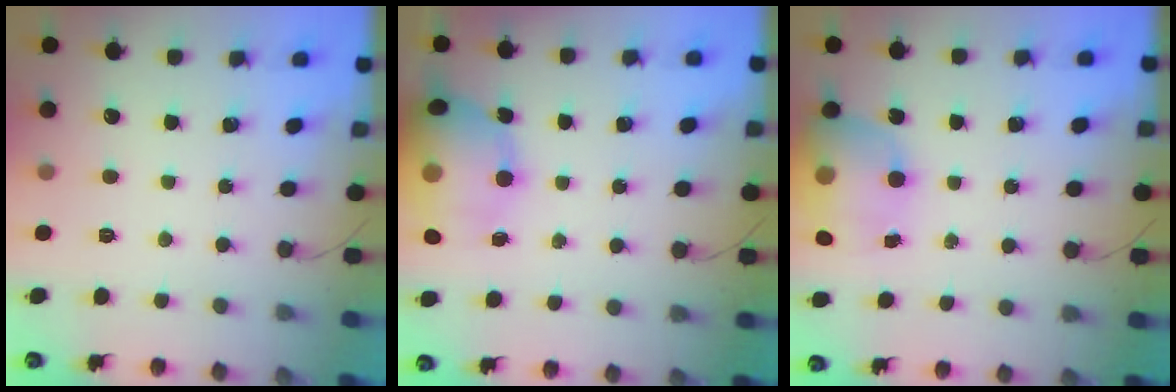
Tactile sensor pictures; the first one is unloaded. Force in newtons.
{"total": 17.3, "press": 17.1, "slide": 2.4}
{"total": 15.3, "press": 14.8, "slide": 3.9}